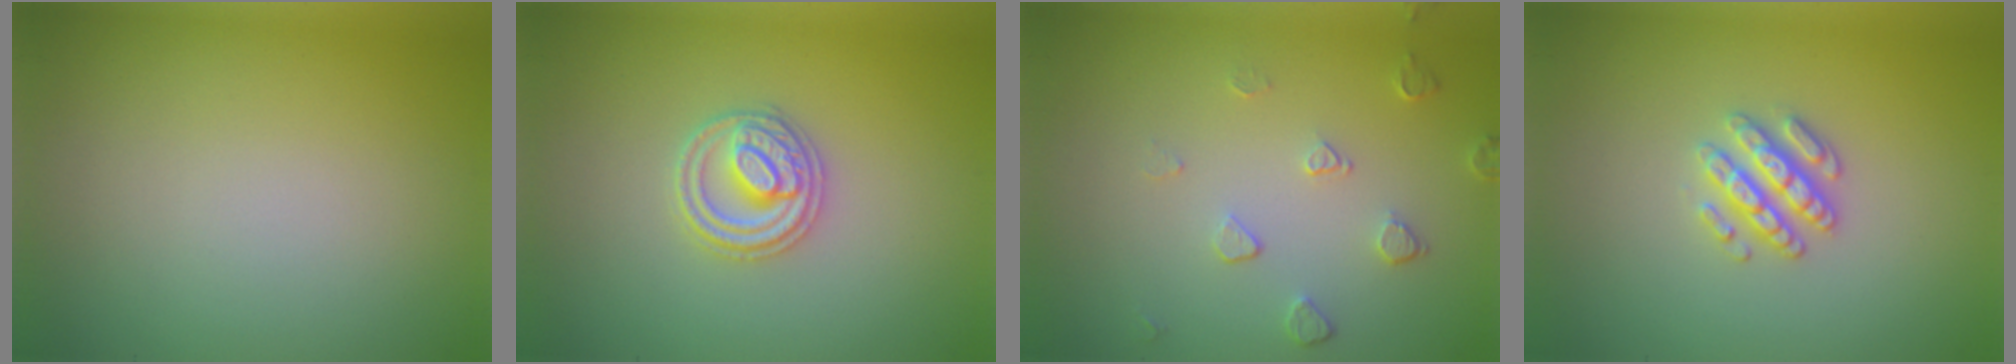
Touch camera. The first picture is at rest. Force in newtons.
{"total": 2.8, "press": 2.8, "slide": 0.4}
{"total": 1.6, "press": 1.1, "slide": 1.2}
{"total": 2.8, "press": 2.6, "slide": 0.9}